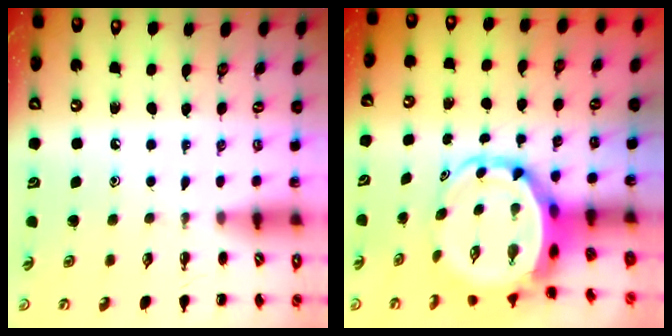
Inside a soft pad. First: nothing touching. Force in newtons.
{"total": 7.8, "press": 7.5, "slide": 2.0}